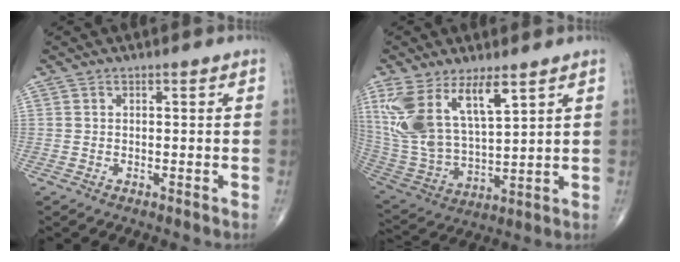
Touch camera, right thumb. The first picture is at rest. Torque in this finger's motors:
{"motor_torque": [0.28, 1.25, 1.46, 1.31, 0.18]}